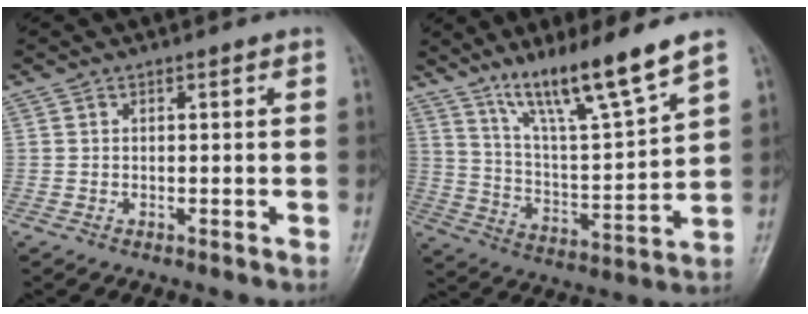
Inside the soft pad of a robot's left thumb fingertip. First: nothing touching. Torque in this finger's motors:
{"motor_torque": [0.70, 0.22, 1.24, -1.53, 0.16]}